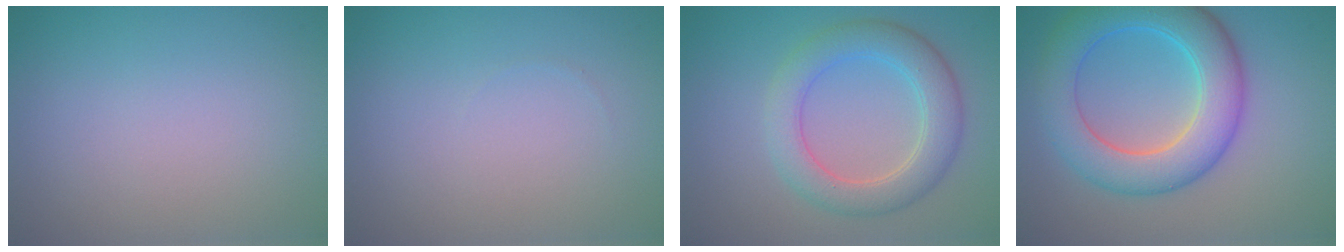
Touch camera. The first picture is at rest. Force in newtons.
{"total": 0.0}
{"total": 5.0, "press": 5.0, "slide": 0.3}
{"total": 7.9, "press": 7.9, "slide": 0.3}